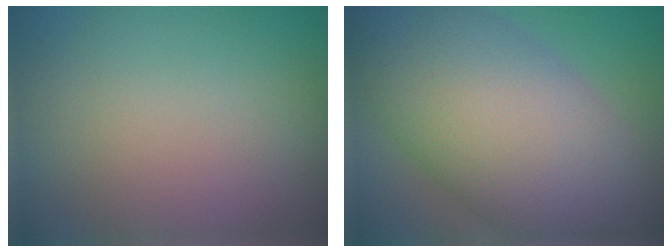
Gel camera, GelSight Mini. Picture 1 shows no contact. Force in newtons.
{"total": 15.6, "press": 15.6, "slide": 0.3}